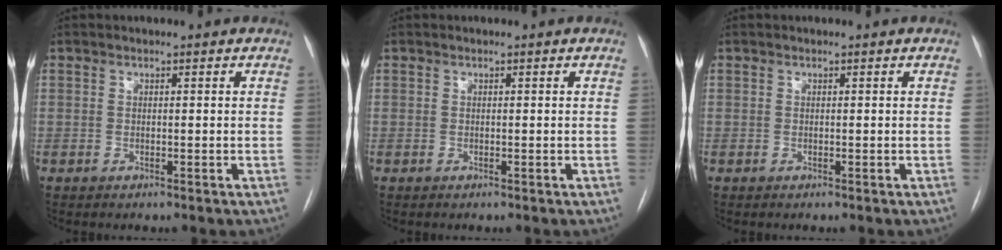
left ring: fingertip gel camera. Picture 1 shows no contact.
{"total": 0.0}
{"total": 0.0}